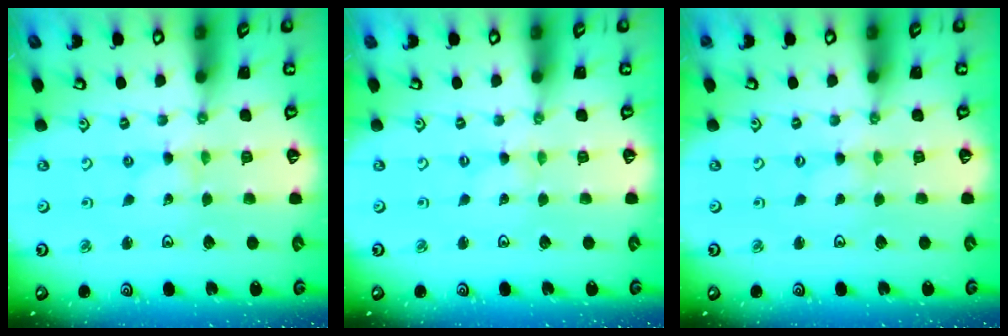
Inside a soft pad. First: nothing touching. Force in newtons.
{"total": 0.0}
{"total": 0.0}